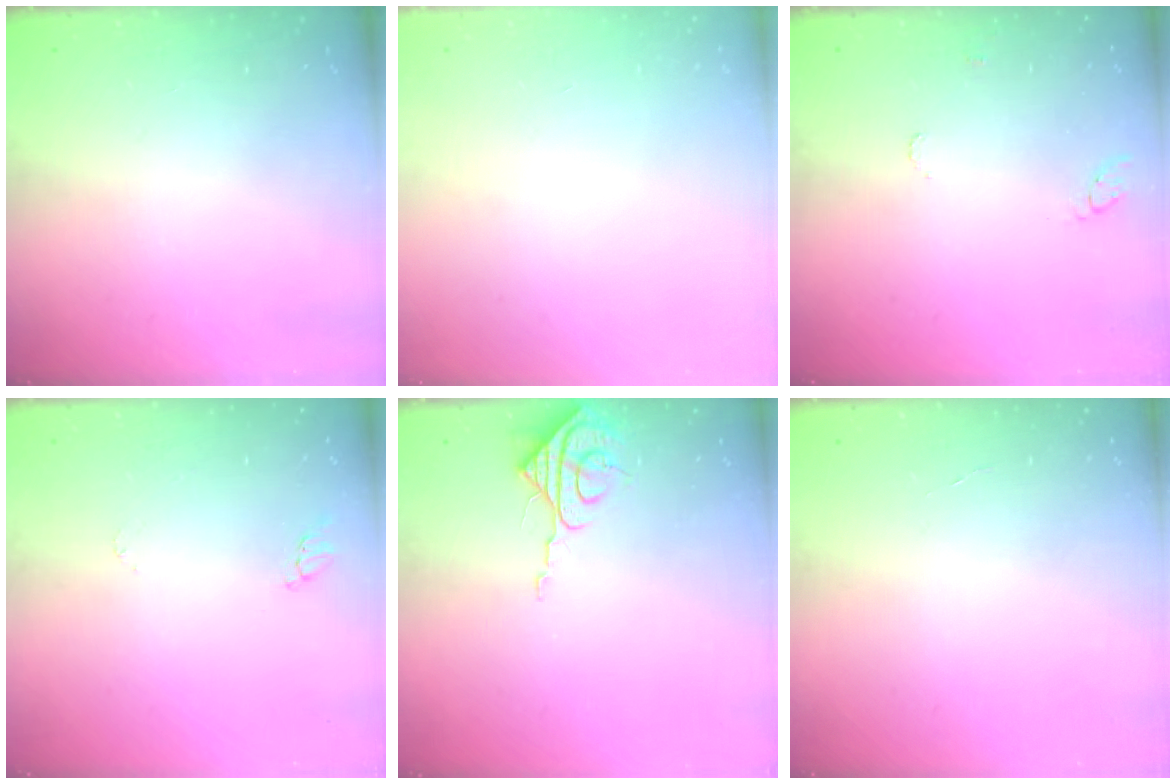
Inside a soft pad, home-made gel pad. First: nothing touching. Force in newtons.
{"total": 0.0}
{"total": 6.3, "press": 6.3, "slide": 0.5}
{"total": 2.9, "press": 2.9, "slide": 0.2}
{"total": 7.9, "press": 7.8, "slide": 0.7}
{"total": 2.1, "press": 2.1, "slide": 0.2}